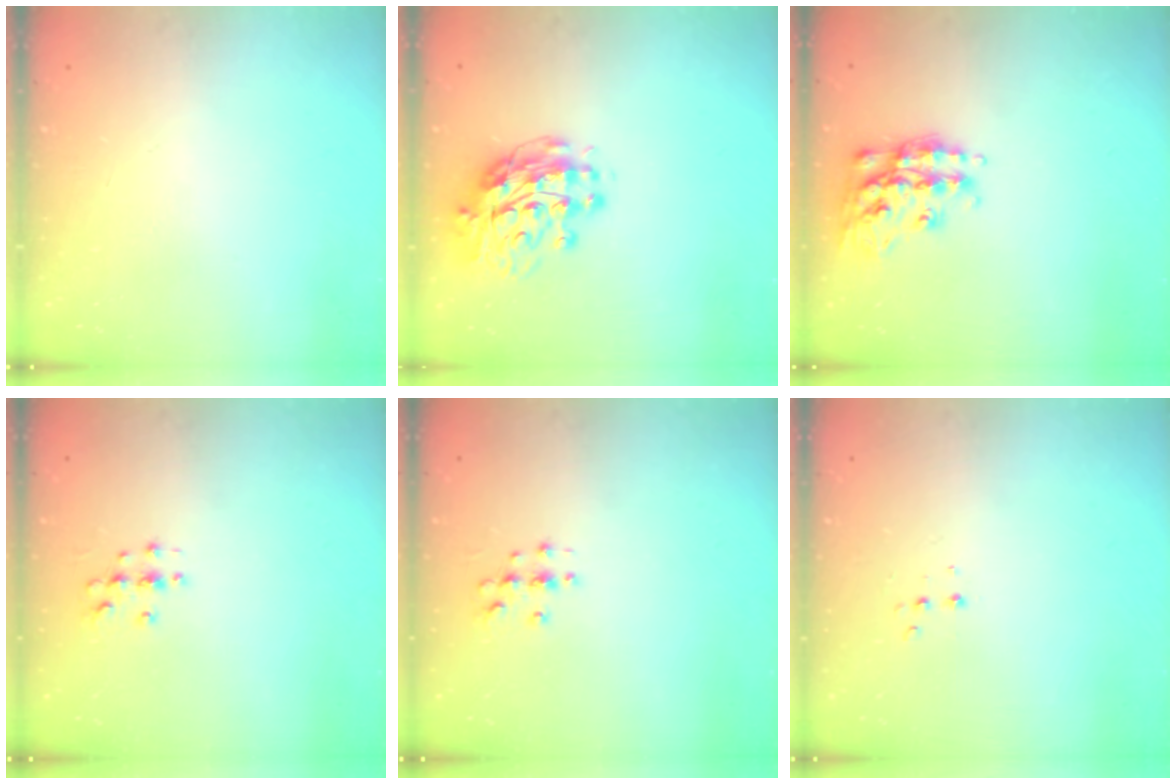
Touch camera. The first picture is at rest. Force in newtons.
{"total": 13.7, "press": 13.6, "slide": 1.5}
{"total": 16.6, "press": 16.5, "slide": 1.0}
{"total": 2.8, "press": 2.8, "slide": 0.3}
{"total": 2.8, "press": 2.8, "slide": 0.3}
{"total": 4.1, "press": 4.0, "slide": 0.8}